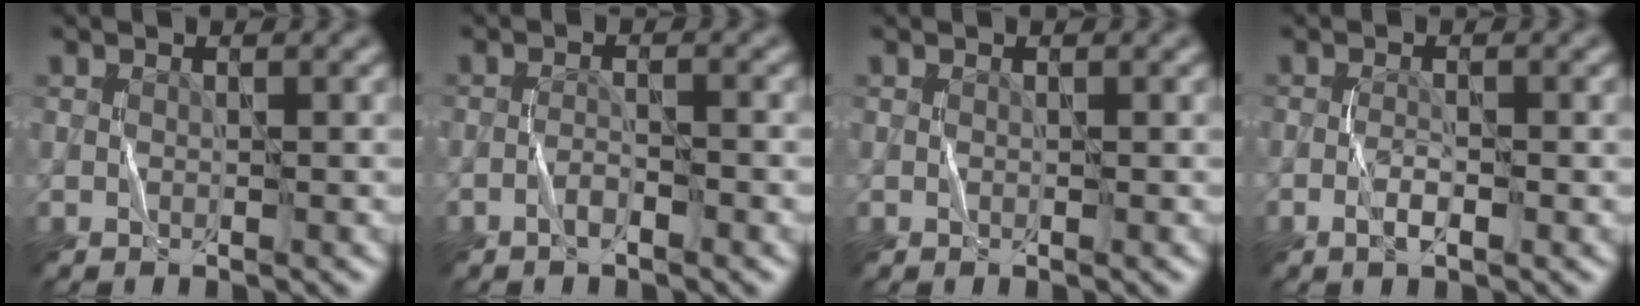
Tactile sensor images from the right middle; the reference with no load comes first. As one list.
[{"total": 1.6, "force": [-1.0, 0.3, 1.1], "torque": [-0.020, 0.005, -0.024]}, {"total": 0.0}, {"total": 1.5, "force": [-0.7, 0.4, 1.3], "torque": [-0.025, 0.000, -0.016]}]